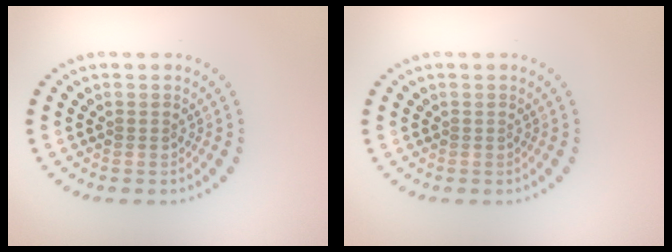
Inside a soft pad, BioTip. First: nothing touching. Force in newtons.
{"total": 0.0}